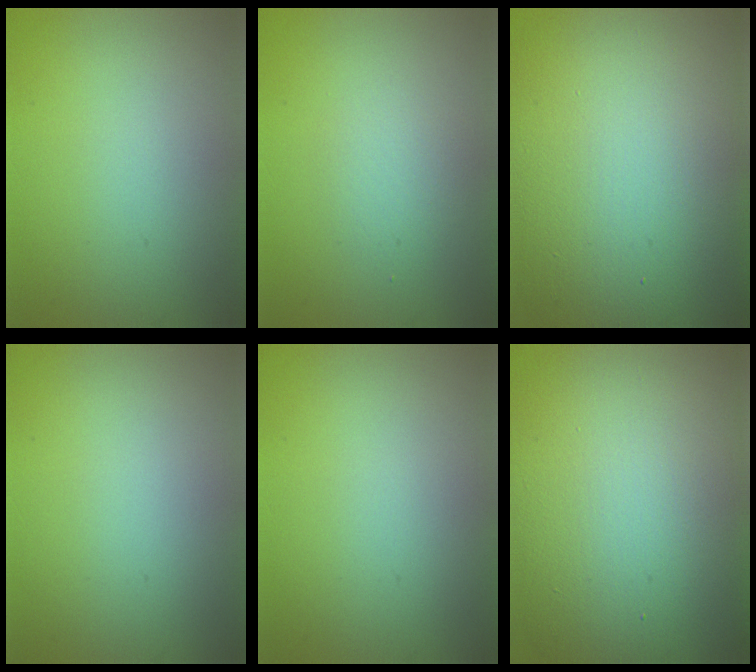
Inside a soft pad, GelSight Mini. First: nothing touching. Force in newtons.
{"total": 1.6, "press": 1.6, "slide": 0.1}
{"total": 21.0, "press": 21.0, "slide": 1.0}
{"total": 0.0}
{"total": 0.0}
{"total": 20.3, "press": 20.3, "slide": 0.9}